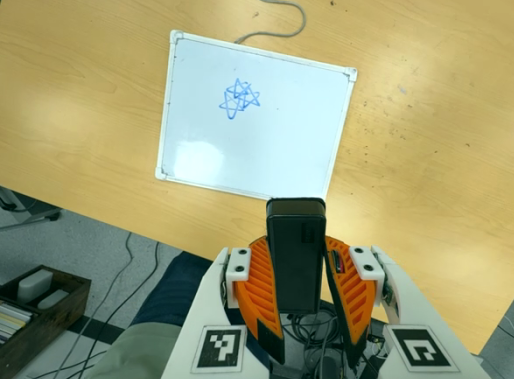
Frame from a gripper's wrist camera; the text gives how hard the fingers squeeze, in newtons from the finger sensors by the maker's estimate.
{"total": 10.2, "left": 8.4, "right": 12.0}